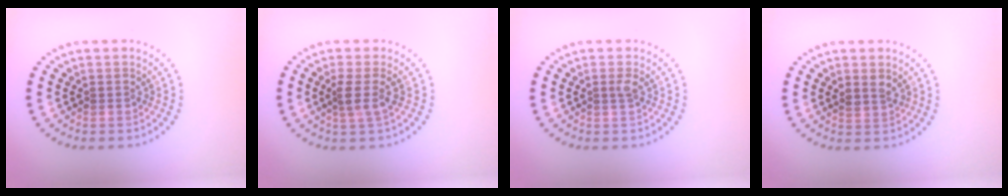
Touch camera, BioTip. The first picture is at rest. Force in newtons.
{"total": 2.1, "press": 1.6, "slide": 1.4}
{"total": 0.7, "press": 0.6, "slide": 0.5}
{"total": 1.3, "press": 1.2, "slide": 0.6}